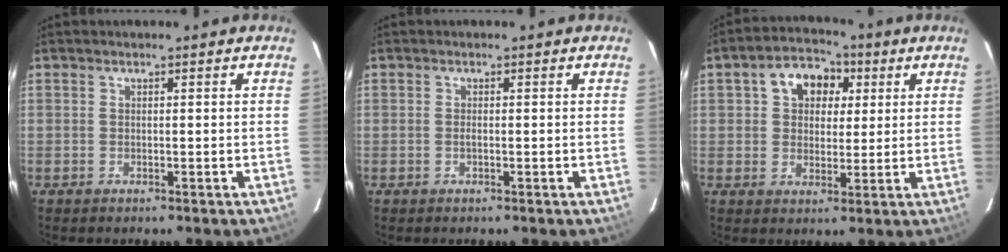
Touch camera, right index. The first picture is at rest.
{"total": 0.6, "force": [-0.2, 0.1, 0.6], "torque": [-0.011, 0.000, -0.005]}
{"total": 8.9, "force": [2.9, 6.7, 5.1], "torque": [-0.091, 0.031, 0.047]}